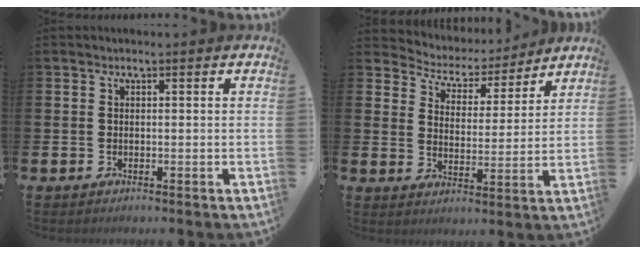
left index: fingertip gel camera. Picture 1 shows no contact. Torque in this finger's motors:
{"motor_torque": [0.25, -0.27, -0.30, -0.07]}